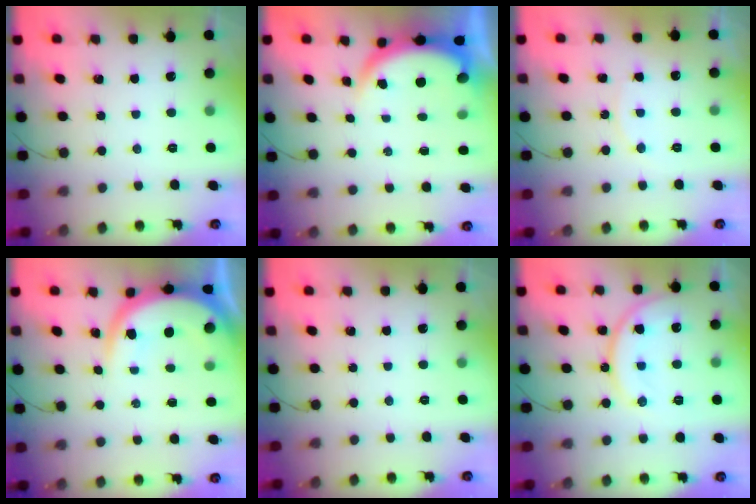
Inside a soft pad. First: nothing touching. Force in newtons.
{"total": 5.3, "press": 5.3, "slide": 0.3}
{"total": 6.1, "press": 6.1, "slide": 0.5}
{"total": 9.9, "press": 9.9, "slide": 1.2}
{"total": 0.0}
{"total": 12.9, "press": 12.9, "slide": 0.4}